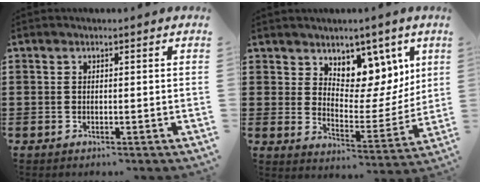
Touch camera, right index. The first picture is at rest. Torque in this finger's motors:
{"motor_torque": [0.68, 0.32, 0.35, 0.08]}